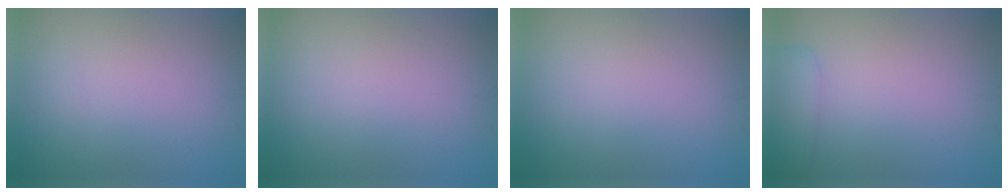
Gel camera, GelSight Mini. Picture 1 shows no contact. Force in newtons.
{"total": 0.0}
{"total": 0.0}
{"total": 2.5, "press": 2.5, "slide": 0.2}